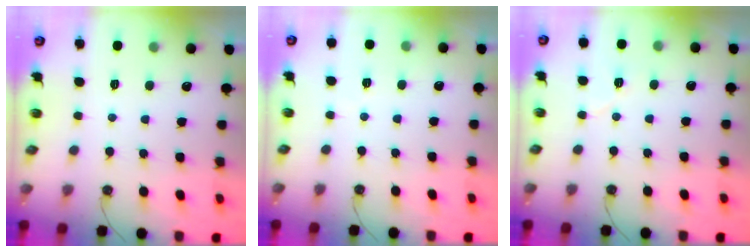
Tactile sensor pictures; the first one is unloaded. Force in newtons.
{"total": 1.6, "press": 1.4, "slide": 0.6}
{"total": 5.4, "press": 5.3, "slide": 1.2}